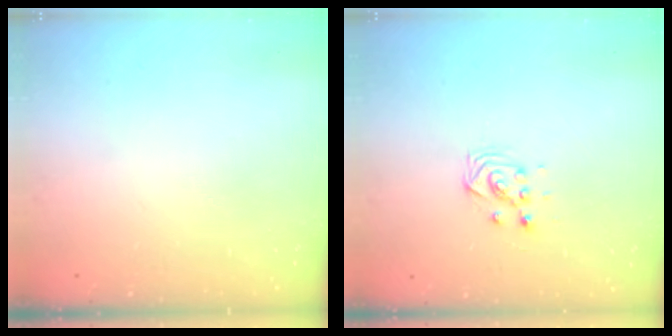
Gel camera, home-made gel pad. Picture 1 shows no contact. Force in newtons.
{"total": 3.5, "press": 3.5, "slide": 0.4}